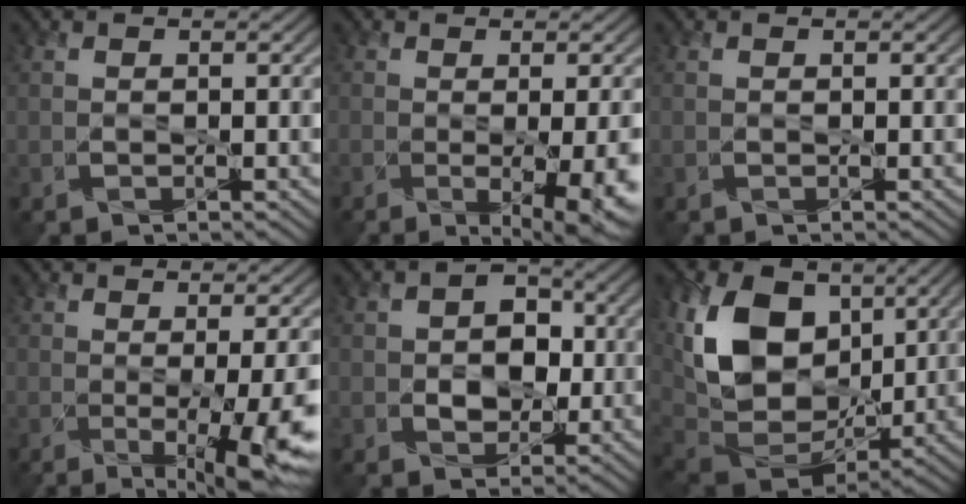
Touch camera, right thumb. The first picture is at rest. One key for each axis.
{"total": 6.1, "fx": -2.1, "fy": 2.0, "fz": 5.4, "tx": -0.081, "ty": -0.024, "tz": -0.014}
{"total": 0.0}
{"total": 6.9, "fx": -2.1, "fy": 1.1, "fz": 6.4, "tx": -0.098, "ty": -0.019, "tz": -0.024}
{"total": 5.7, "fx": -0.3, "fy": 4.5, "fz": 3.4, "tx": -0.041, "ty": 0.011, "tz": -0.020}
{"total": 14.9, "fx": 3.9, "fy": 9.9, "fz": 10.4, "tx": -0.222, "ty": 0.010, "tz": 0.076}